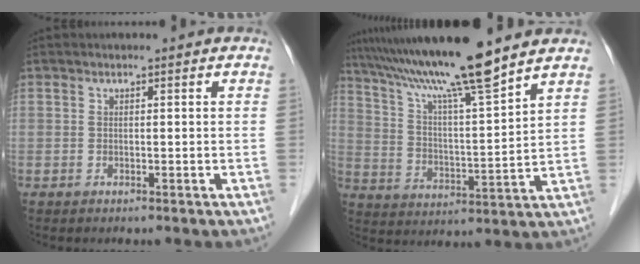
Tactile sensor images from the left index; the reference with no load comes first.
{"total": 15.1, "force": [12.4, -1.2, 8.6], "torque": [-0.152, 0.005, 0.214]}